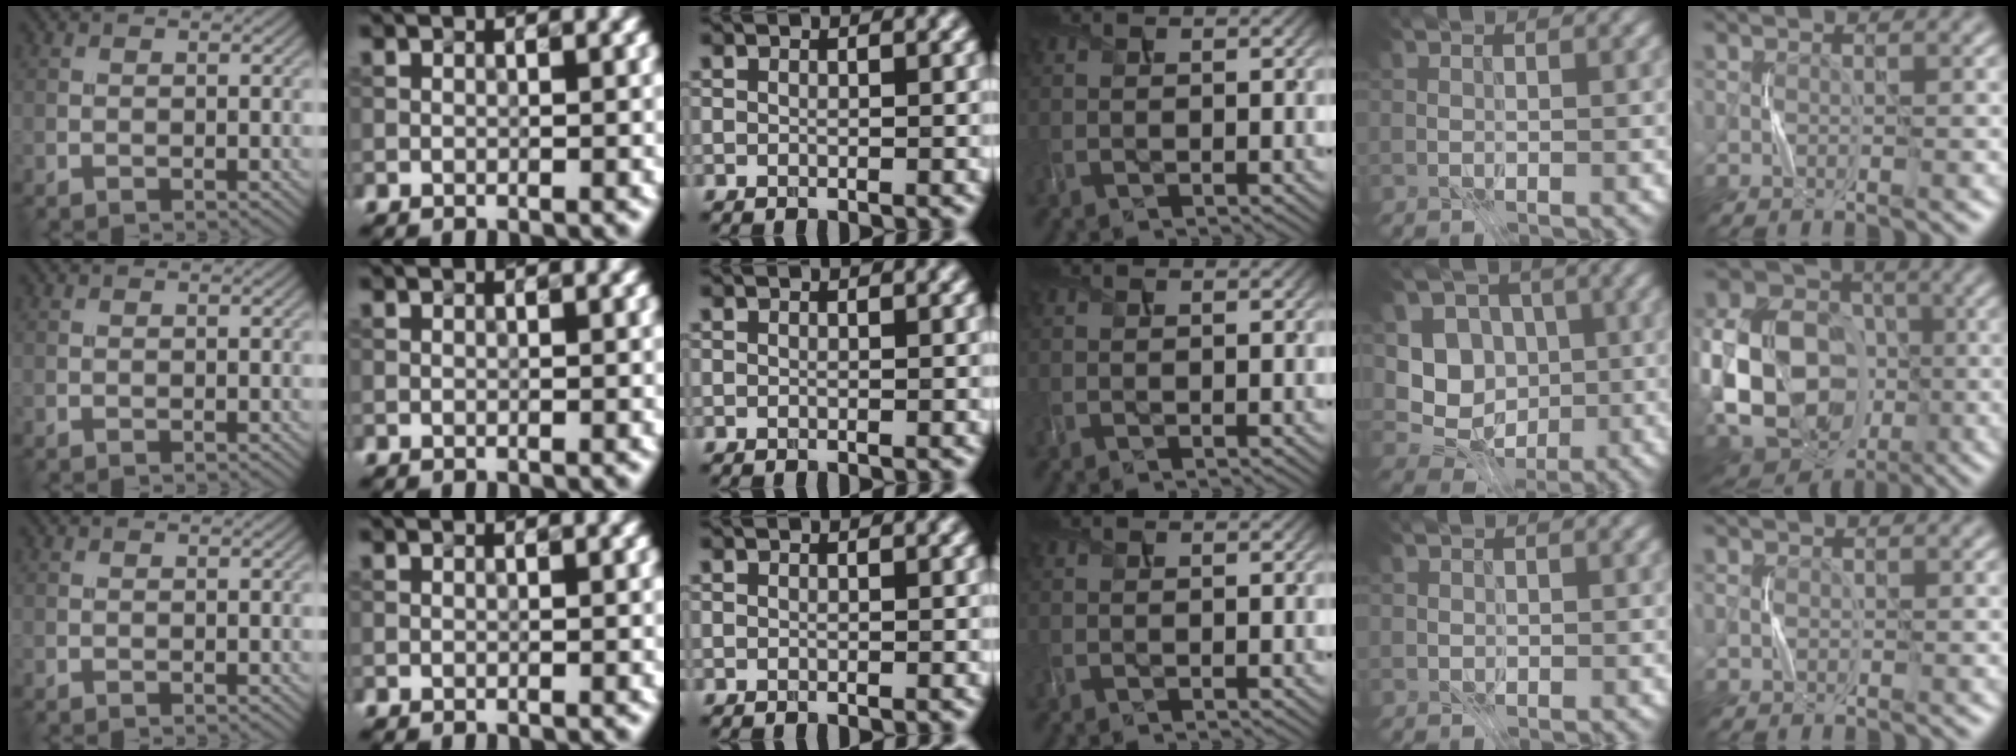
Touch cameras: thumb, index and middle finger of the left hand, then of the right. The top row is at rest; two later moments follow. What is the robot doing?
{"motion": "press", "object": "stapler"}